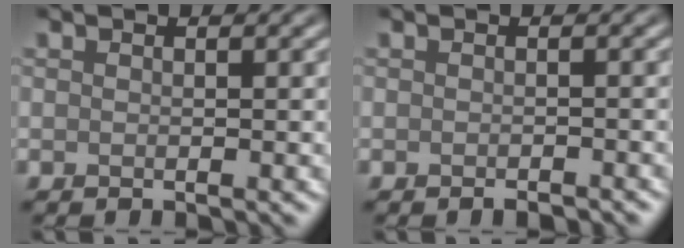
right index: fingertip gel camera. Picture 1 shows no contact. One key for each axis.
{"total": 0.9, "fx": -0.7, "fy": 0.3, "fz": 0.5, "tx": -0.006, "ty": -0.003, "tz": -0.010}